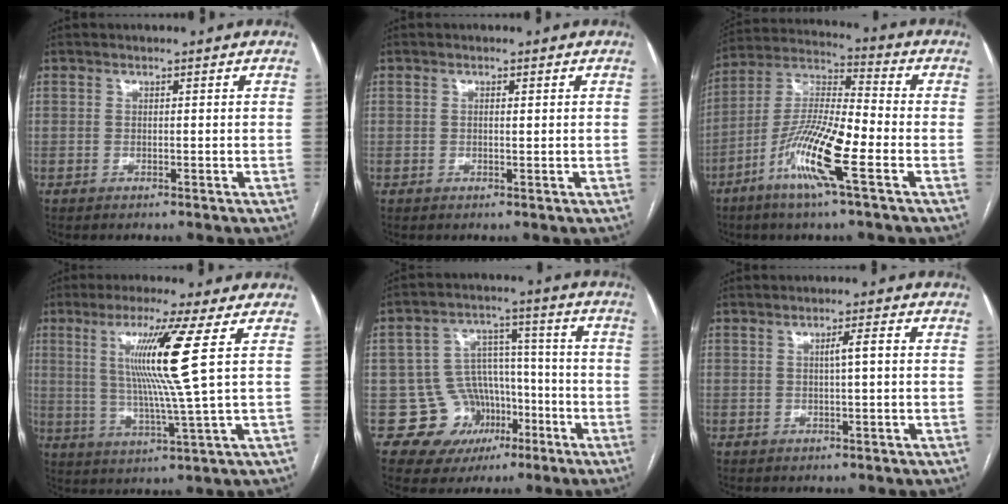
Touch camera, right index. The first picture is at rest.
{"total": 0.6, "force": [0.2, 0.0, 0.5], "torque": [-0.013, 0.000, 0.002]}
{"total": 13.9, "force": [-5.8, 0.9, 12.6], "torque": [-0.253, -0.010, -0.116]}
{"total": 11.2, "force": [3.2, -2.5, 10.4], "torque": [-0.192, -0.009, 0.061]}
{"total": 11.2, "force": [-4.2, 10.3, 1.7], "torque": [-0.020, 0.062, -0.050]}
{"total": 2.4, "force": [0.2, -0.1, 2.4], "torque": [-0.038, 0.004, 0.003]}